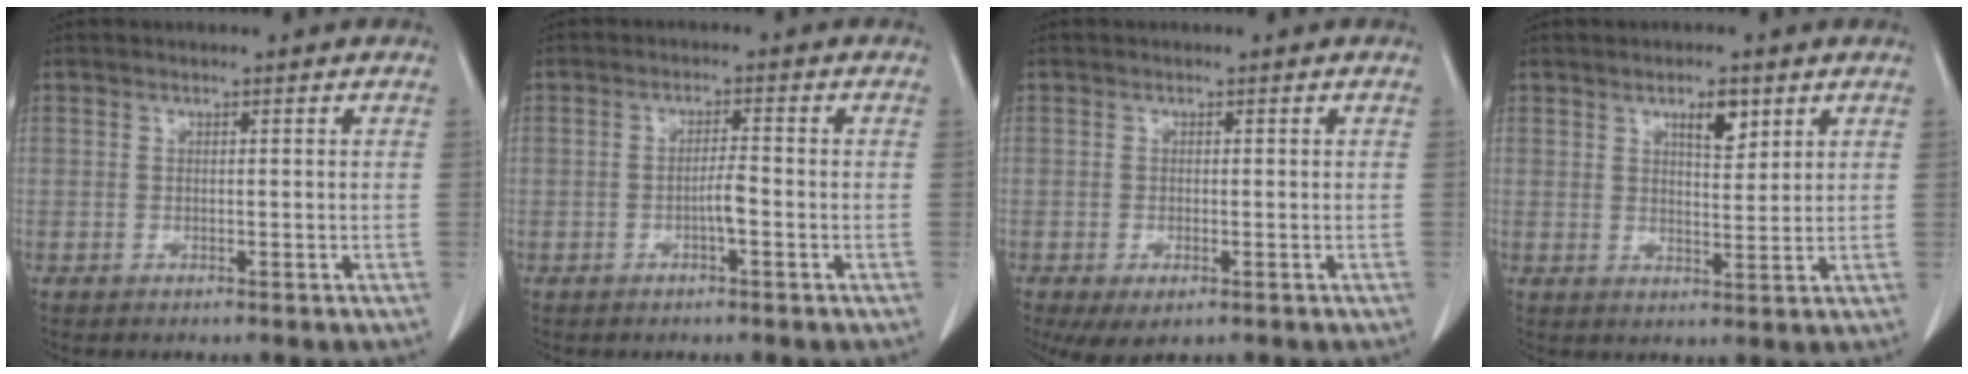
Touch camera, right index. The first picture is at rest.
{"total": 2.3, "force": [-0.8, 0.2, 2.2], "torque": [-0.034, 0.004, -0.013]}
{"total": 4.2, "force": [-2.2, 1.7, 3.1], "torque": [-0.053, -0.012, -0.028]}
{"total": 4.4, "force": [2.5, 1.4, 3.4], "torque": [-0.056, -0.002, 0.042]}